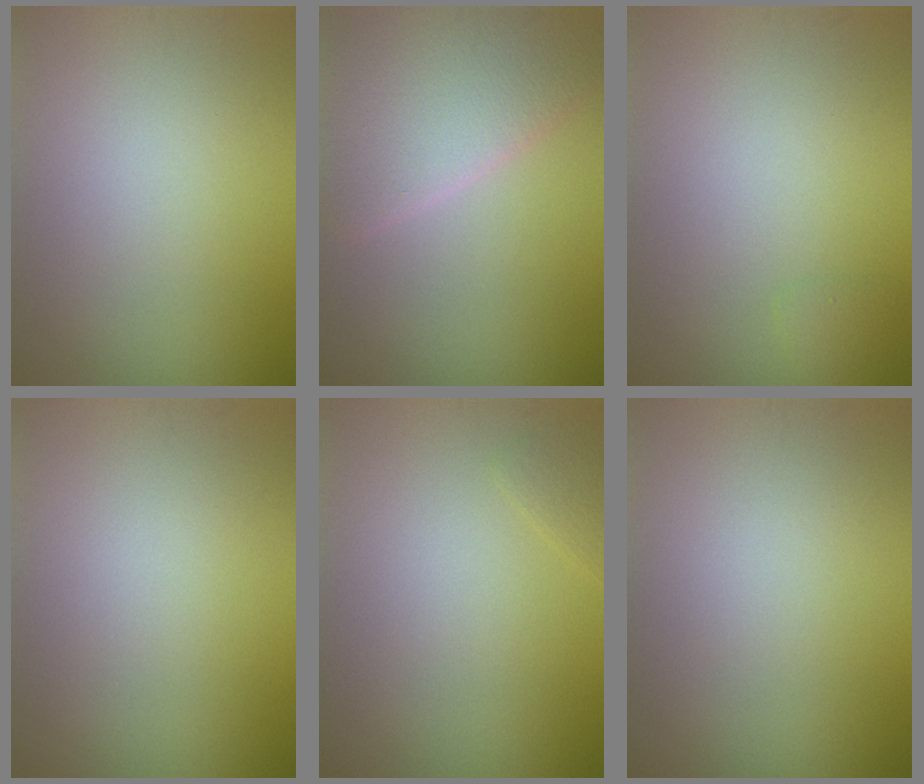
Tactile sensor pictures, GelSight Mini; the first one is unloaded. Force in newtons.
{"total": 5.7, "press": 5.7, "slide": 0.2}
{"total": 0.6, "press": 0.6, "slide": 0.1}
{"total": 0.0}
{"total": 0.9, "press": 0.9, "slide": 0.1}
{"total": 0.0}